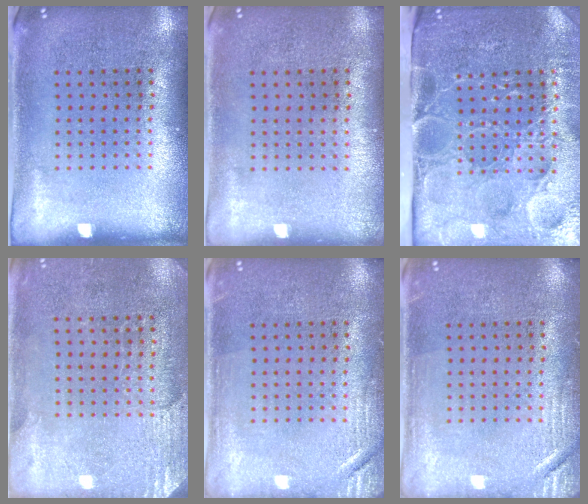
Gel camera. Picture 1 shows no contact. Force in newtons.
{"total": 0.0}
{"total": 5.0, "press": 4.1, "slide": 2.8}
{"total": 2.7, "press": 2.4, "slide": 1.1}
{"total": 2.1, "press": 2.0, "slide": 0.4}
{"total": 2.3, "press": 2.2, "slide": 0.4}